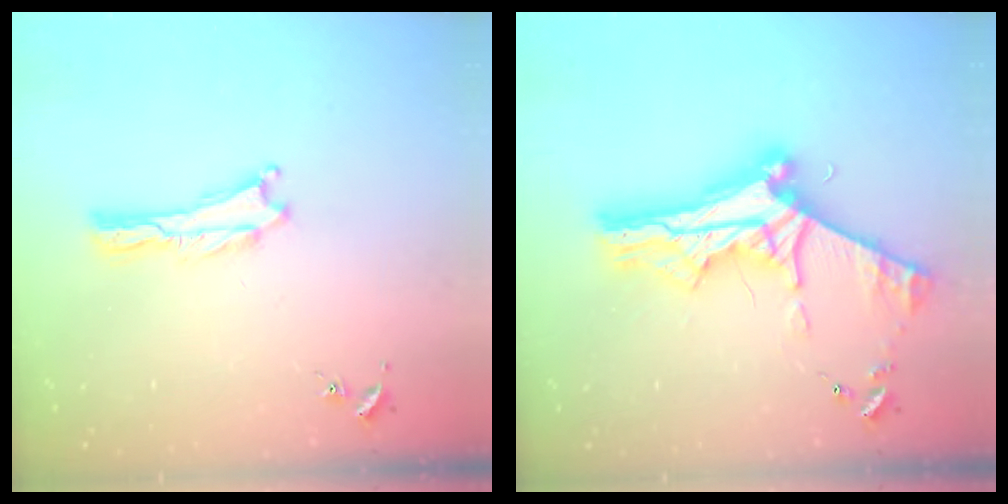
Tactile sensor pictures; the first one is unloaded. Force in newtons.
{"total": 10.9, "press": 10.8, "slide": 1.0}